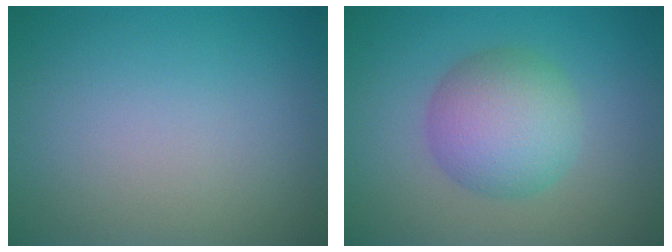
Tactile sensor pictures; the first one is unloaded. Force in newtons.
{"total": 5.6, "press": 5.6, "slide": 0.1}